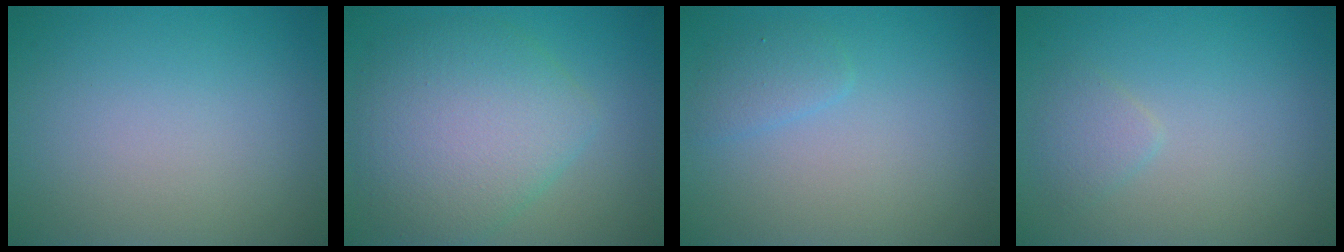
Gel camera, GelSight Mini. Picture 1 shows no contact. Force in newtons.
{"total": 7.0, "press": 7.0, "slide": 0.2}
{"total": 1.4, "press": 1.4, "slide": 0.1}
{"total": 1.3, "press": 1.3, "slide": 0.1}